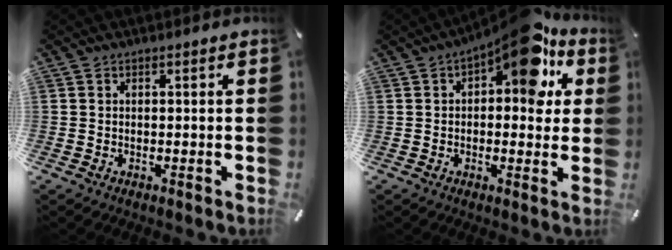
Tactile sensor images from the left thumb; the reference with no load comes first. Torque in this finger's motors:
{"motor_torque": [2.26, 2.38, 0.93, 0.28, 0.14]}